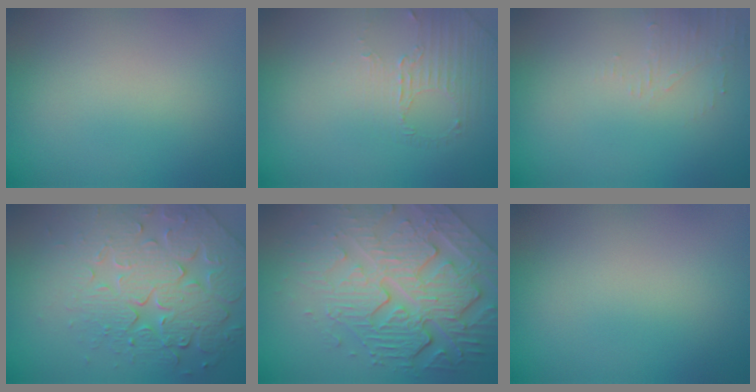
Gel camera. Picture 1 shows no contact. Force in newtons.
{"total": 1.4, "press": 0.8, "slide": 1.1}
{"total": 1.6, "press": 1.5, "slide": 0.4}
{"total": 6.6, "press": 5.5, "slide": 3.6}
{"total": 8.0, "press": 6.0, "slide": 5.3}
{"total": 0.0}